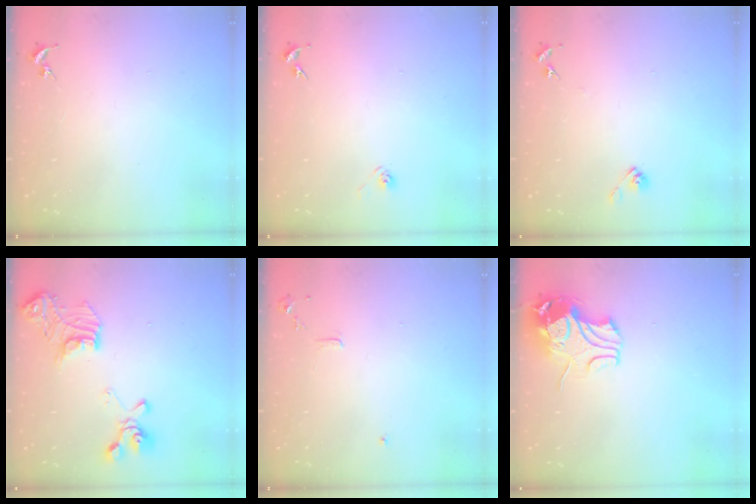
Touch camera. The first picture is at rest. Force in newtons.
{"total": 2.9, "press": 2.6, "slide": 1.4}
{"total": 6.2, "press": 6.2, "slide": 0.5}
{"total": 18.7, "press": 18.6, "slide": 1.6}
{"total": 6.0, "press": 6.0, "slide": 0.7}
{"total": 11.3, "press": 11.2, "slide": 1.6}